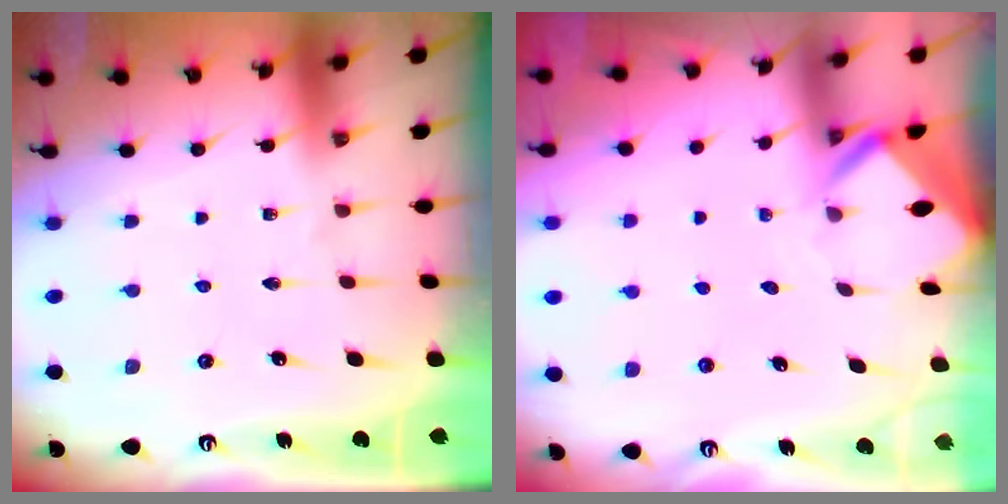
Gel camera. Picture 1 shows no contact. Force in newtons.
{"total": 2.7, "press": 2.7, "slide": 0.2}